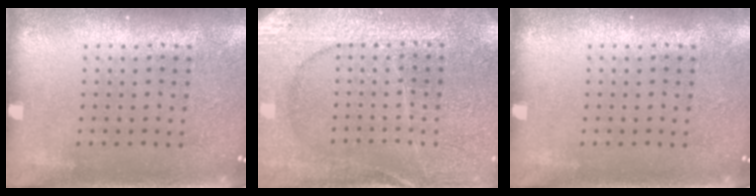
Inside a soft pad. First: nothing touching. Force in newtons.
{"total": 3.0, "press": 2.9, "slide": 0.4}
{"total": 0.0}